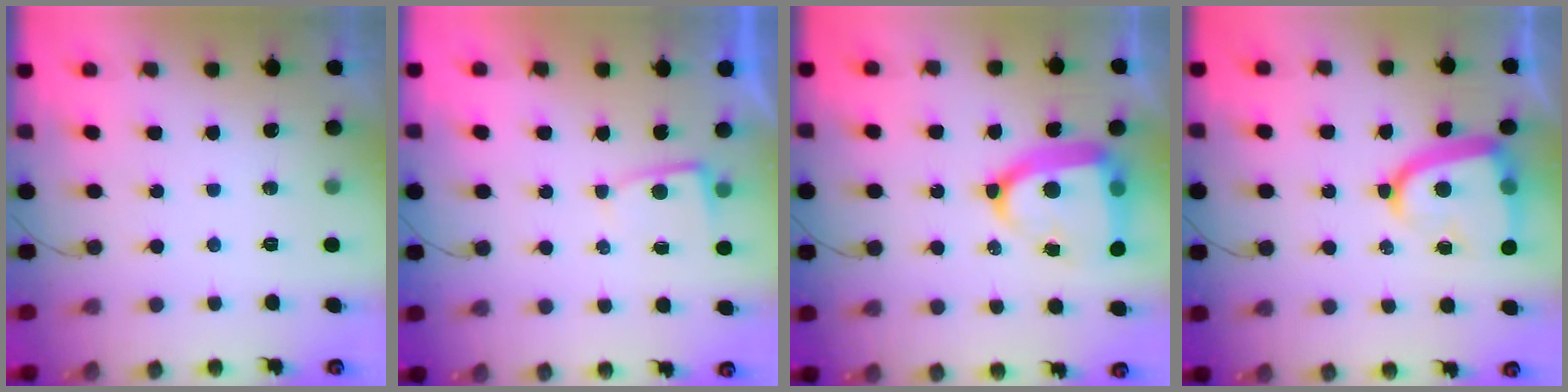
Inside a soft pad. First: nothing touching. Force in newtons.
{"total": 2.2, "press": 2.2, "slide": 0.4}
{"total": 16.5, "press": 16.4, "slide": 1.6}
{"total": 14.0, "press": 13.9, "slide": 1.5}